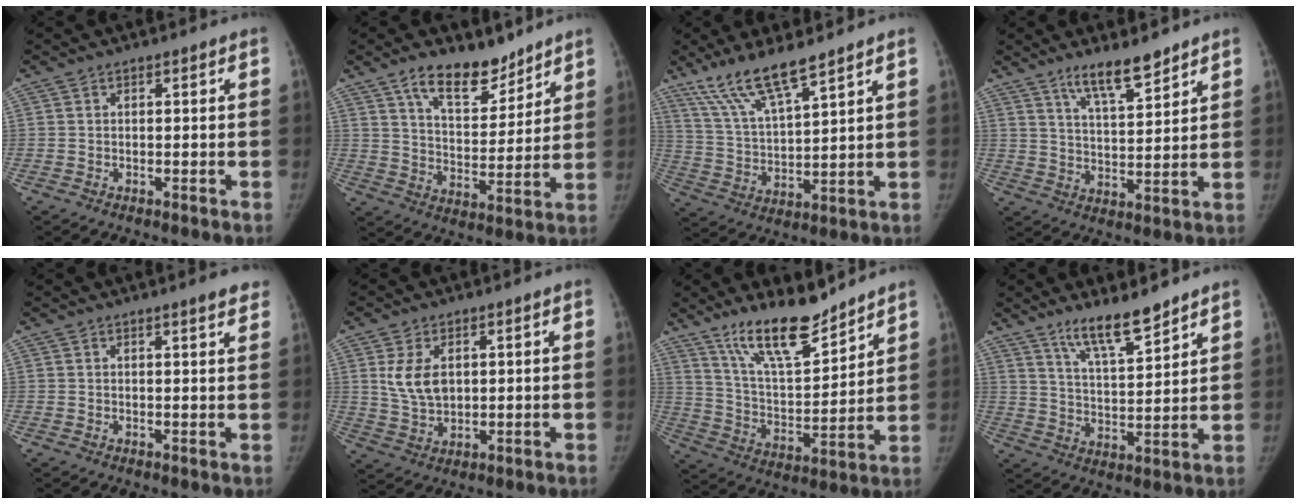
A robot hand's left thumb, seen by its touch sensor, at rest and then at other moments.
{"total": 12.1, "force": [8.9, 5.5, 6.2], "torque": [-0.066, -0.064, 0.156]}
{"total": 11.6, "force": [8.8, 1.9, 7.2], "torque": [-0.134, -0.042, 0.182]}
{"total": 8.7, "force": [6.6, 1.8, 5.3], "torque": [-0.080, -0.048, 0.121]}
{"total": 3.8, "force": [2.8, 0.4, 2.5], "torque": [-0.018, -0.006, 0.033]}
{"total": 7.1, "force": [1.9, 4.6, 5.1], "torque": [-0.080, -0.006, 0.046]}
{"total": 15.2, "force": [12.0, 4.1, 8.3], "torque": [-0.114, -0.077, 0.221]}
{"total": 9.8, "force": [7.7, 1.8, 5.9], "torque": [-0.091, -0.058, 0.145]}